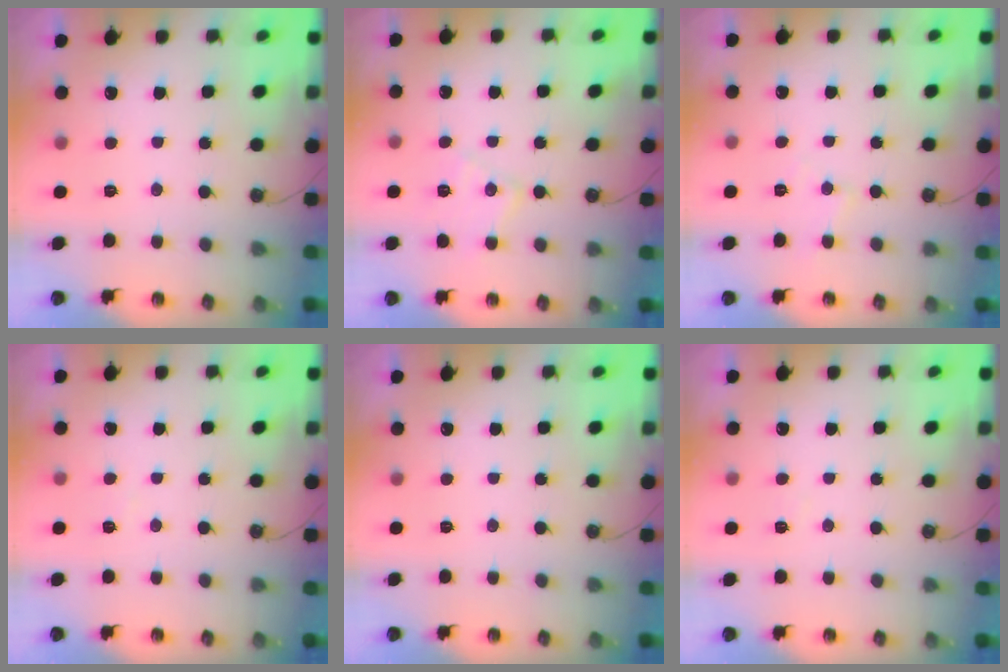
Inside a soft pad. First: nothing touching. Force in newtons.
{"total": 8.6, "press": 8.6, "slide": 0.6}
{"total": 5.1, "press": 5.0, "slide": 0.7}
{"total": 5.2, "press": 5.1, "slide": 0.6}
{"total": 0.0}
{"total": 3.8, "press": 3.8, "slide": 0.6}